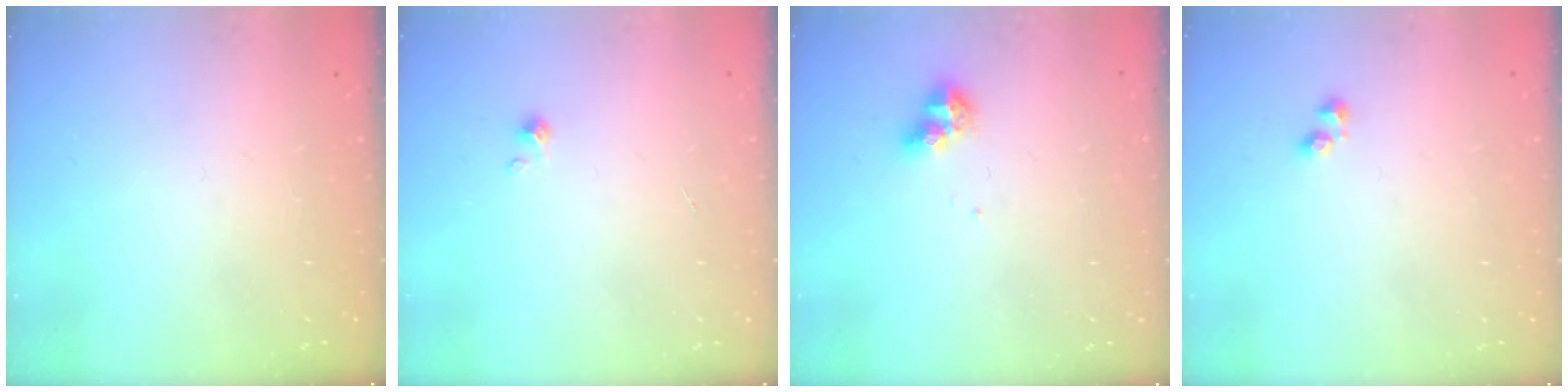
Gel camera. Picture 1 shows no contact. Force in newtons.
{"total": 0.0}
{"total": 7.0, "press": 7.0, "slide": 0.9}
{"total": 2.1, "press": 1.9, "slide": 0.9}